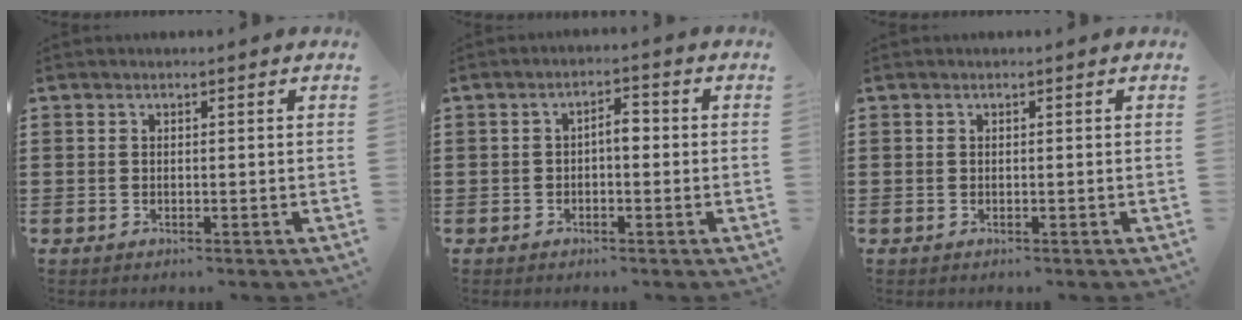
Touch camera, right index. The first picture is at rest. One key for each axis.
{"total": 2.7, "fx": -0.4, "fy": 1.1, "fz": 2.5, "tx": -0.047, "ty": 0.006, "tz": -0.010}
{"total": 0.0}